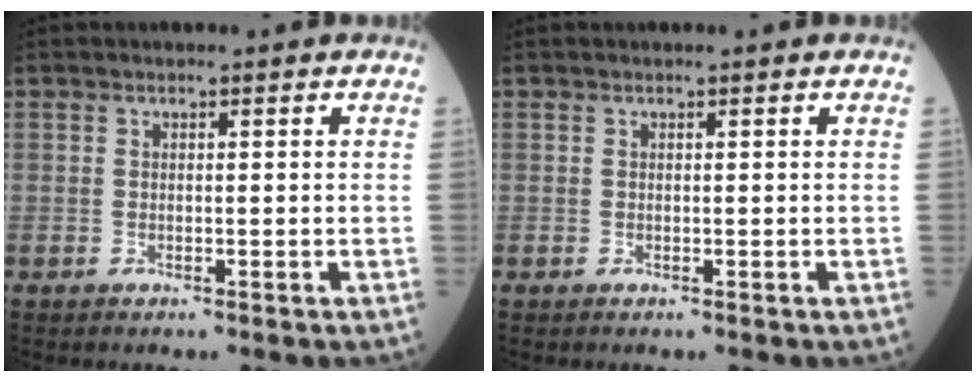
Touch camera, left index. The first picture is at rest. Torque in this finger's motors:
{"motor_torque": [-0.17, 0.17, 0.00, 0.00]}